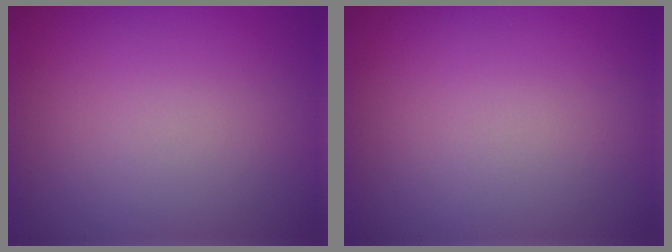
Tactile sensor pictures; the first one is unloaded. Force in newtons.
{"total": 0.0}